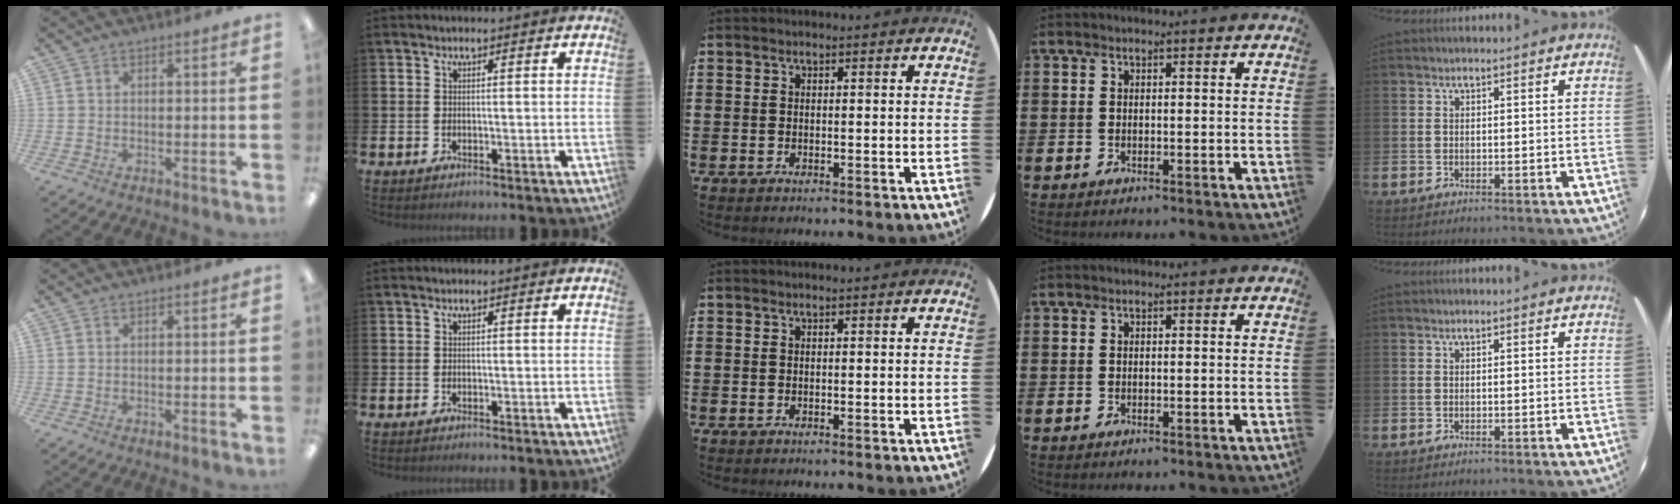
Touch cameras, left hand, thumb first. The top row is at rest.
{}